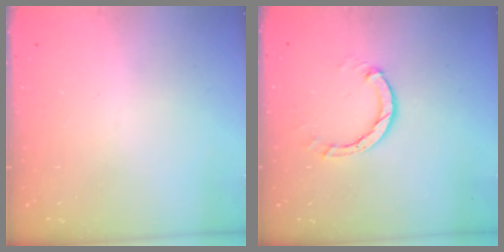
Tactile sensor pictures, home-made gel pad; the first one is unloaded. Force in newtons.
{"total": 3.0, "press": 3.0, "slide": 0.4}